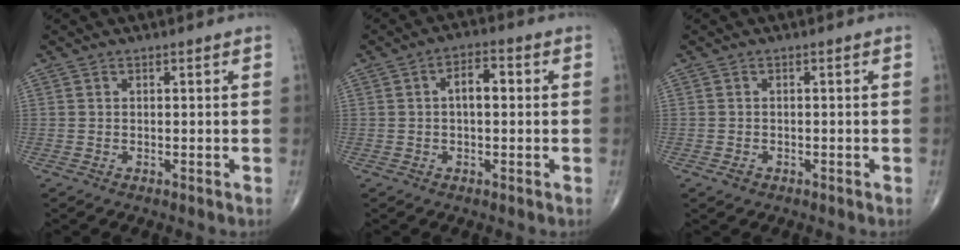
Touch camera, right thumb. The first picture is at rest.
{"total": 4.8, "force": [0.5, 2.4, 4.2], "torque": [-0.064, 0.014, 0.002]}
{"total": 1.2, "force": [-0.7, 0.8, 0.5], "torque": [-0.008, 0.002, -0.010]}